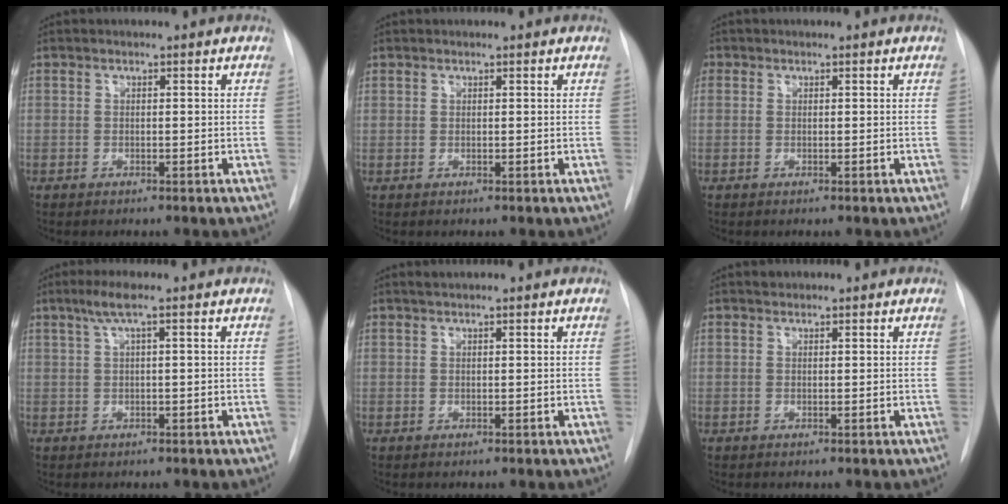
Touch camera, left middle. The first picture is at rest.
{"total": 0.6, "force": [0.4, 0.3, 0.0], "torque": [0.001, -0.001, 0.006]}
{"total": 0.9, "force": [0.4, 0.8, 0.1], "torque": [0.005, 0.004, 0.004]}
{"total": 2.8, "force": [1.2, -0.2, 2.5], "torque": [-0.059, 0.016, 0.028]}
{"total": 0.7, "force": [0.6, -0.1, 0.3], "torque": [-0.010, 0.005, 0.015]}
{"total": 0.6, "force": [0.5, 0.3, 0.0], "torque": [-0.005, 0.003, 0.007]}